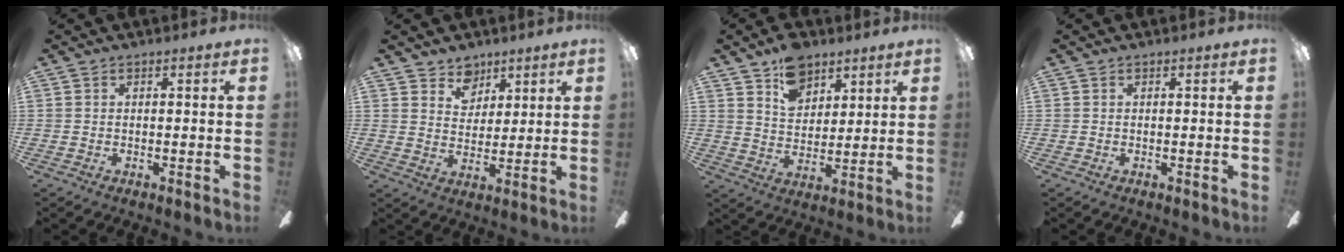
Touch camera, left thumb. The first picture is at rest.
{"total": 6.5, "force": [4.9, 4.4, 0.2], "torque": [-0.006, -0.028, 0.090]}
{"total": 10.2, "force": [7.0, 6.4, 3.8], "torque": [-0.062, -0.028, 0.130]}
{"total": 0.0}